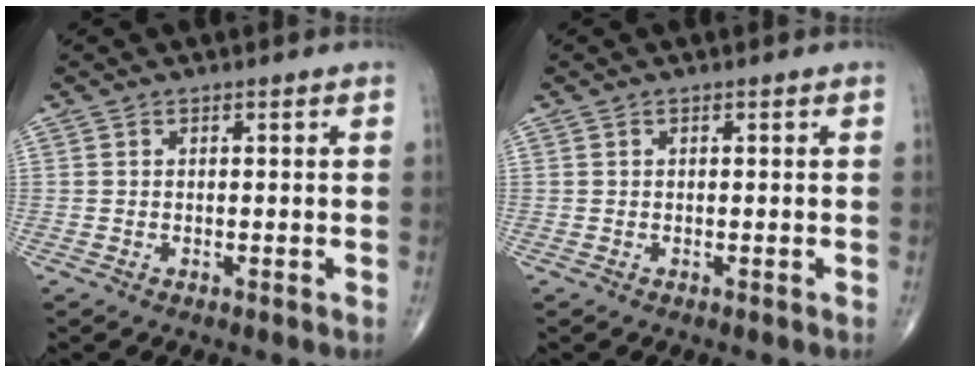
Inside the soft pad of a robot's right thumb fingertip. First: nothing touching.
{"total": 0.0}